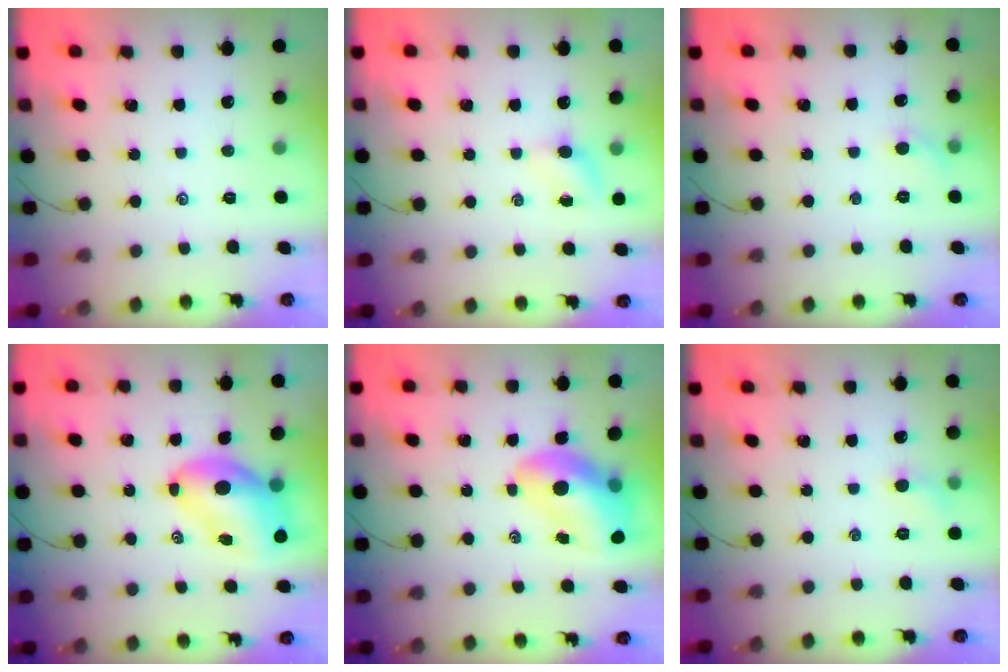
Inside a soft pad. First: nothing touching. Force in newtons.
{"total": 4.1, "press": 3.9, "slide": 1.2}
{"total": 4.1, "press": 3.8, "slide": 1.4}
{"total": 10.0, "press": 9.5, "slide": 3.1}
{"total": 13.3, "press": 12.7, "slide": 4.0}
{"total": 5.1, "press": 4.8, "slide": 1.6}